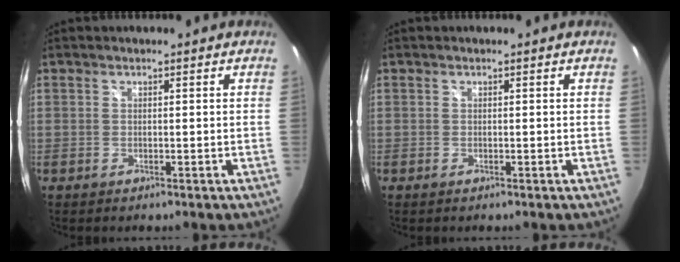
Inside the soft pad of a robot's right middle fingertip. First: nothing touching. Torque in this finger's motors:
{"motor_torque": [1.58, -0.34, 0.00, -0.03]}